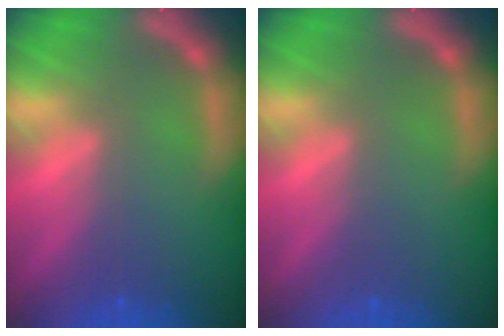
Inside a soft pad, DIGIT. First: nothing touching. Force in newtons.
{"total": 0.0}